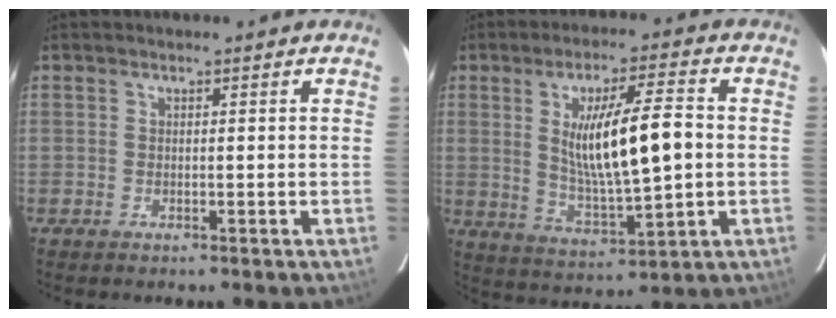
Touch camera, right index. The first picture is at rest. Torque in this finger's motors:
{"motor_torque": [1.29, 0.68, 0.43, 0.16]}